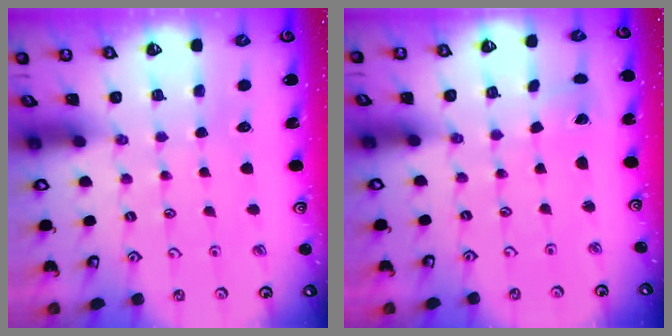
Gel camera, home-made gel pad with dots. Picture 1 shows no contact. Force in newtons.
{"total": 1.4, "press": 1.4, "slide": 0.1}